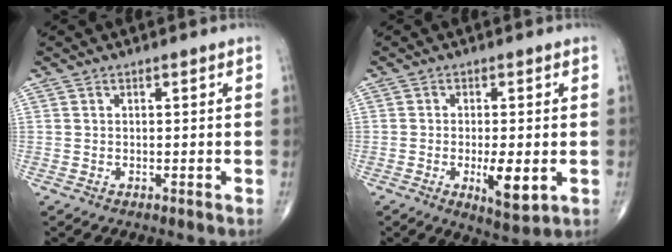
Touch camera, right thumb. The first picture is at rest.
{"total": 7.0, "force": [-1.6, 2.3, 6.4], "torque": [-0.099, -0.017, -0.022]}